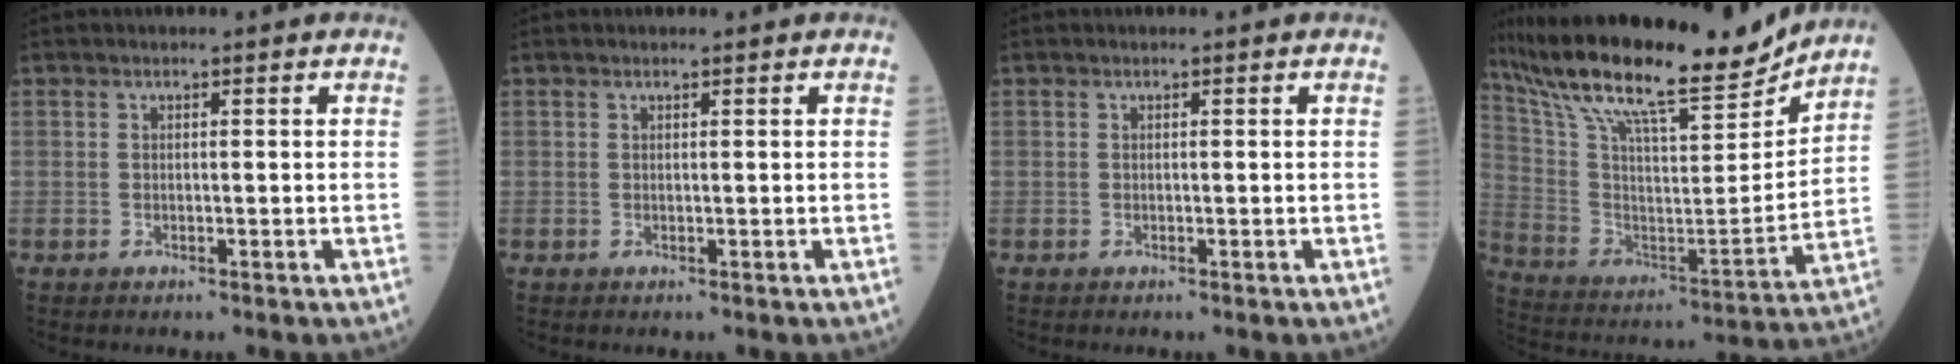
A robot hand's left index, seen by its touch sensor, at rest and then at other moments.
{"total": 0.0}
{"total": 0.0}
{"total": 24.2, "force": [20.6, 3.6, 12.2], "torque": [-0.232, -0.006, 0.337]}